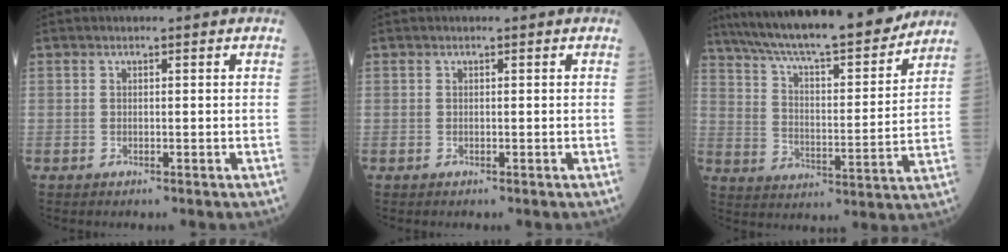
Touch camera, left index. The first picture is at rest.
{"total": 0.0}
{"total": 23.5, "force": [20.3, 2.9, 11.4], "torque": [-0.196, 0.003, 0.304]}